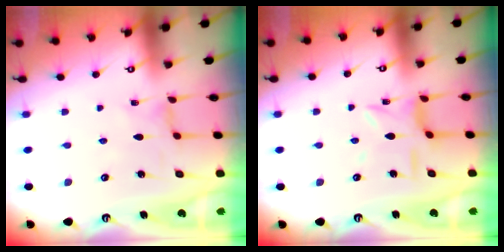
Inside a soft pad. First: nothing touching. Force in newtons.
{"total": 5.6, "press": 5.6, "slide": 0.3}